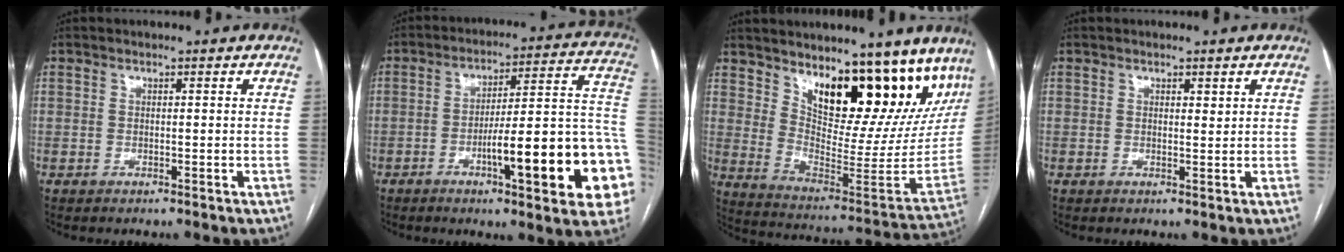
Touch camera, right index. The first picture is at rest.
{"total": 20.6, "force": [-6.4, 2.4, 19.4], "torque": [-0.185, 0.019, -0.083]}
{"total": 21.3, "force": [16.5, 6.2, 12.0], "torque": [-0.158, -0.044, 0.239]}
{"total": 0.9, "force": [0.6, 0.3, 0.6], "torque": [-0.008, -0.003, 0.008]}